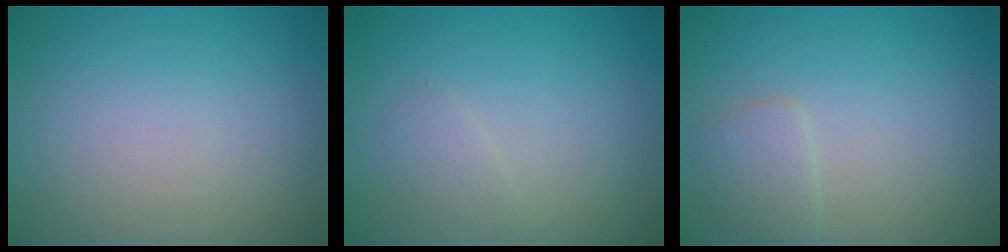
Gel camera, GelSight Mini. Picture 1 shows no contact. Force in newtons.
{"total": 1.0, "press": 1.0, "slide": 0.0}
{"total": 1.8, "press": 1.8, "slide": 0.0}